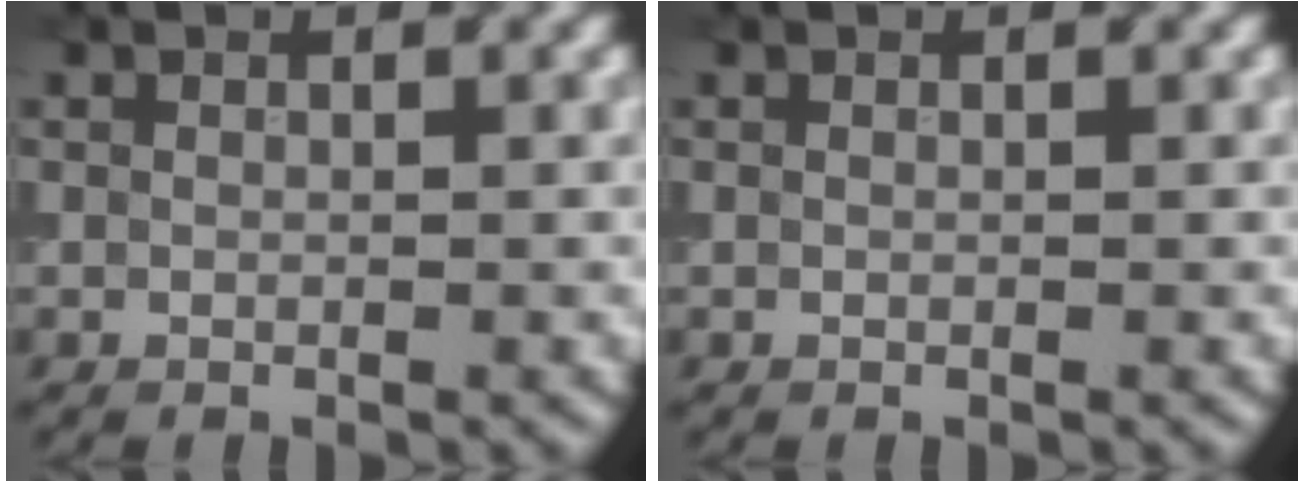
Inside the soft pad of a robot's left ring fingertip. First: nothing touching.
{"total": 0.0}